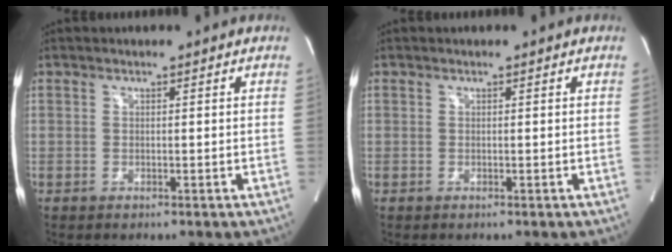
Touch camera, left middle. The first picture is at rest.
{"total": 0.0}